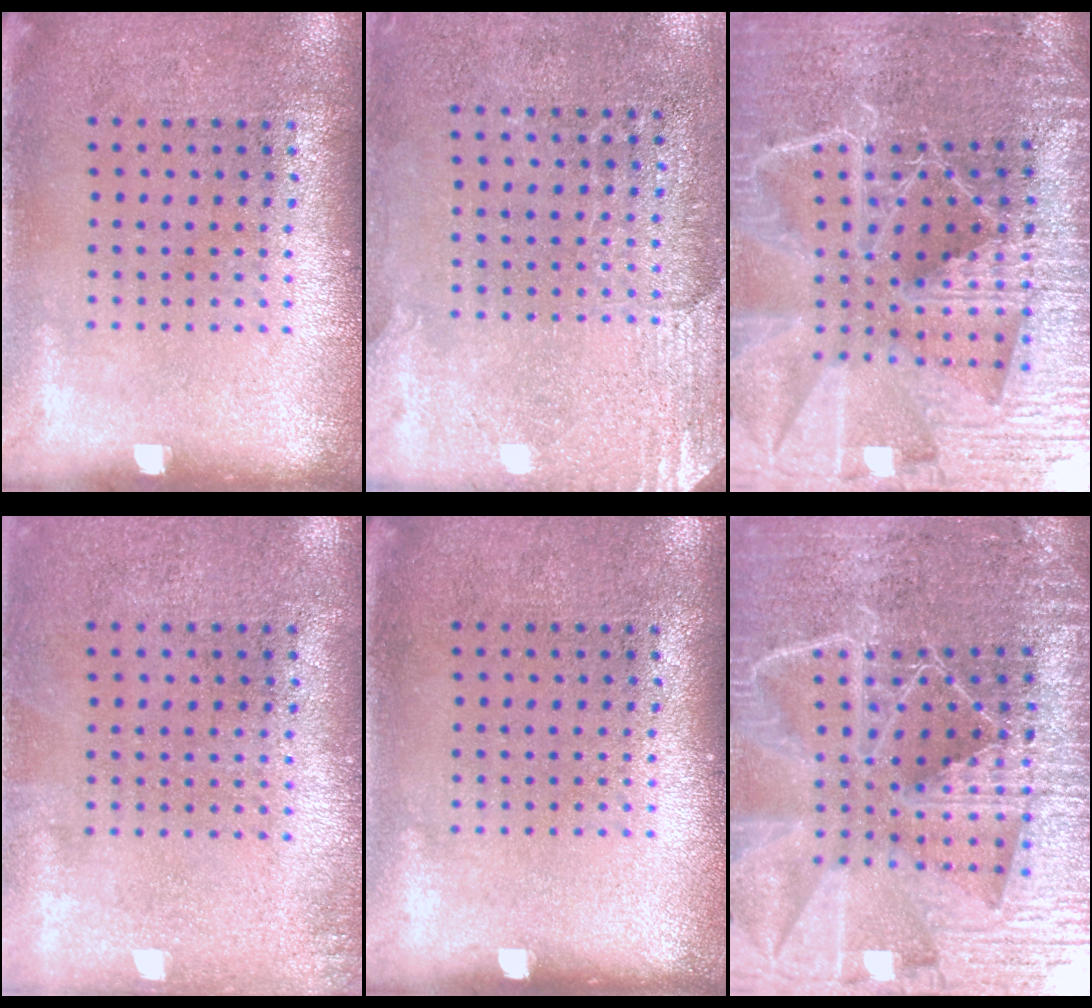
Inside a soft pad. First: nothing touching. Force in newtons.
{"total": 2.7, "press": 2.5, "slide": 1.1}
{"total": 5.6, "press": 5.0, "slide": 2.4}
{"total": 0.7, "press": 0.7, "slide": 0.1}
{"total": 0.0}
{"total": 6.5, "press": 5.5, "slide": 3.3}